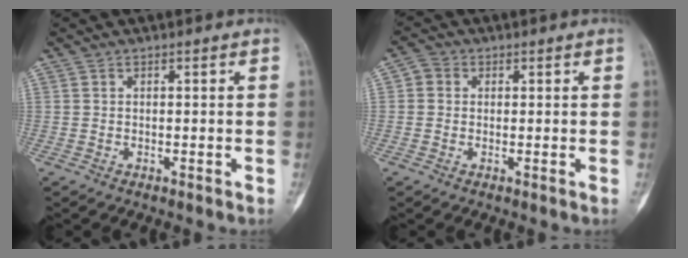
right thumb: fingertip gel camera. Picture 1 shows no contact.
{"total": 2.4, "force": [0.3, 2.2, 0.9], "torque": [-0.004, 0.005, 0.001]}